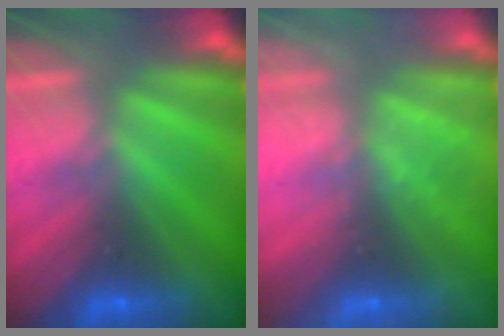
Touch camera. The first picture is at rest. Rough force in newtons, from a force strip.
{"total": 2.4}